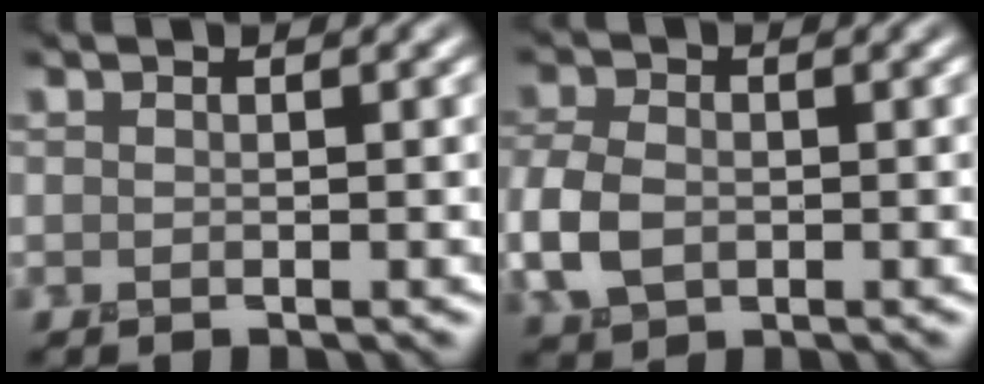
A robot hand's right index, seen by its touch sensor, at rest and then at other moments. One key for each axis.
{"total": 4.5, "fx": -0.9, "fy": 3.1, "fz": 3.1, "tx": -0.085, "ty": 0.000, "tz": -0.024}